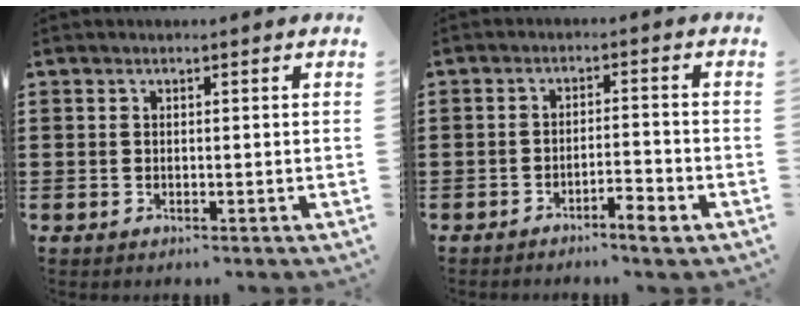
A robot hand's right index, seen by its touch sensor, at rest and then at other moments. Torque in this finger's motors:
{"motor_torque": [0.12, -0.02, 0.00, 0.00]}